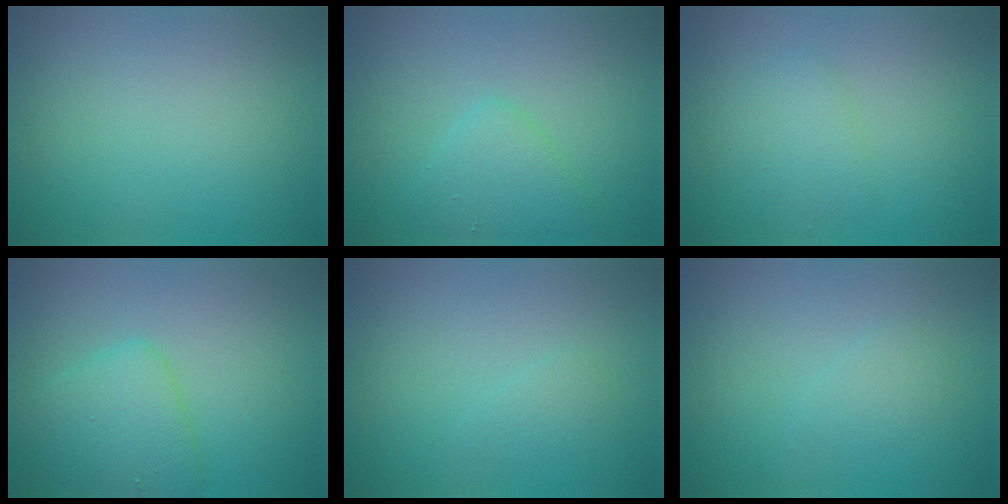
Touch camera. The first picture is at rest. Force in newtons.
{"total": 2.6, "press": 2.6, "slide": 0.1}
{"total": 1.8, "press": 1.8, "slide": 0.1}
{"total": 3.6, "press": 3.5, "slide": 0.3}
{"total": 0.9, "press": 0.9, "slide": 0.0}
{"total": 1.1, "press": 1.1, "slide": 0.1}